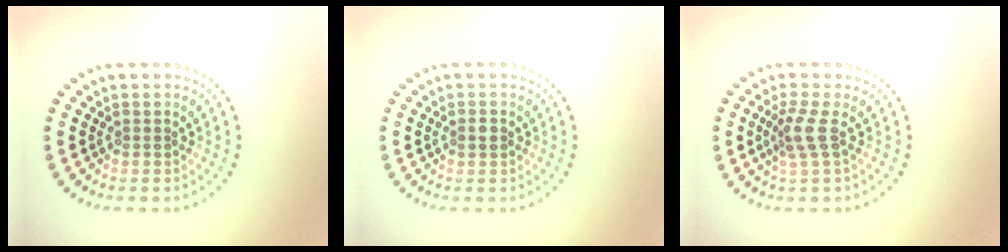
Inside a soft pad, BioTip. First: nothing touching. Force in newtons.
{"total": 1.4, "press": 1.4, "slide": 0.1}
{"total": 2.3, "press": 1.7, "slide": 1.5}